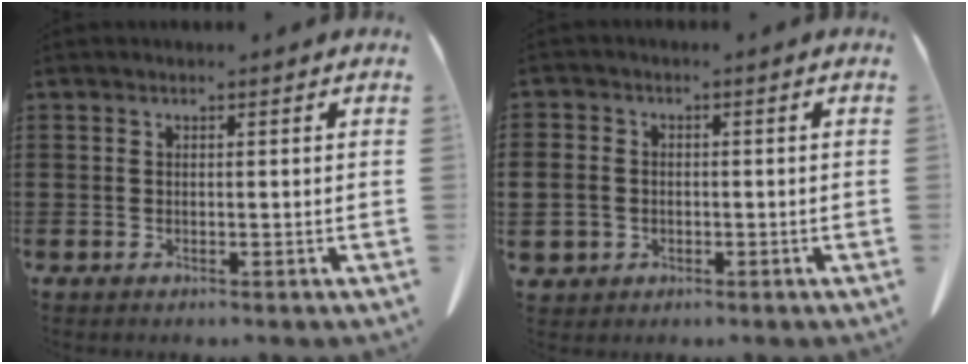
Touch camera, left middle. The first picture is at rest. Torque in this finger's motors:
{"motor_torque": [1.42, 0.72, 0.63, 0.21]}